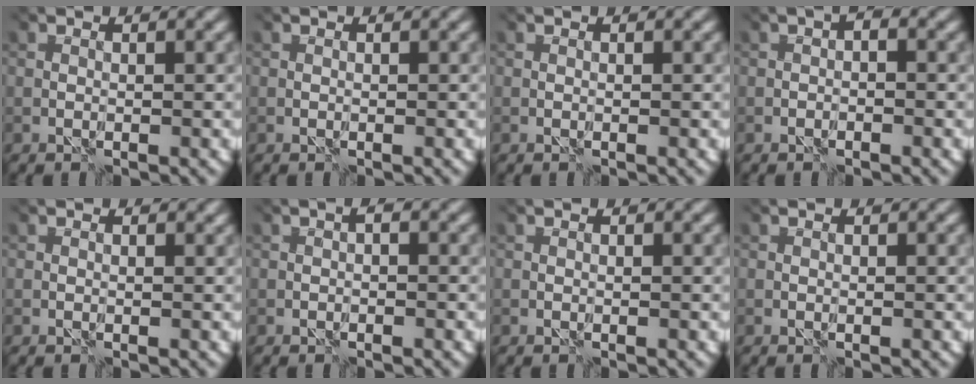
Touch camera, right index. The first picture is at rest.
{"total": 0.0}
{"total": 0.0}
{"total": 1.3, "force": [-1.2, -0.2, 0.0], "torque": [0.012, 0.002, -0.008]}
{"total": 0.6, "force": [0.2, 0.4, 0.4], "torque": [-0.002, 0.001, 0.002]}
{"total": 0.9, "force": [-0.8, -0.4, 0.0], "torque": [0.011, 0.004, -0.003]}
{"total": 0.0}
{"total": 0.0}